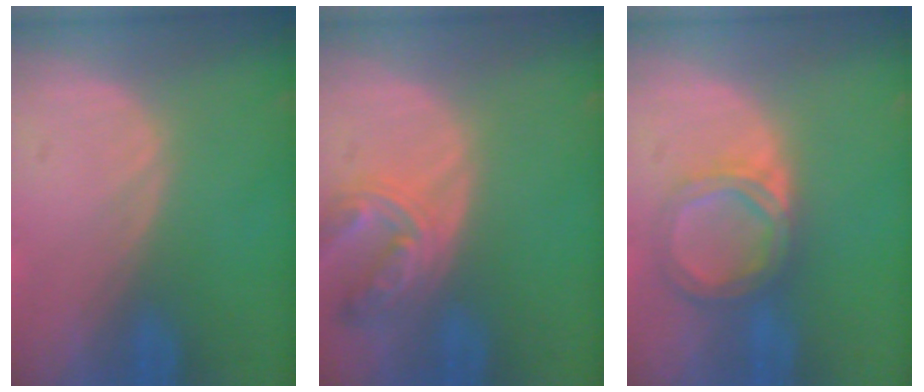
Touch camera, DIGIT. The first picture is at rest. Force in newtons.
{"total": 7.0, "press": 6.3, "slide": 3.0}
{"total": 5.6, "press": 5.2, "slide": 1.9}